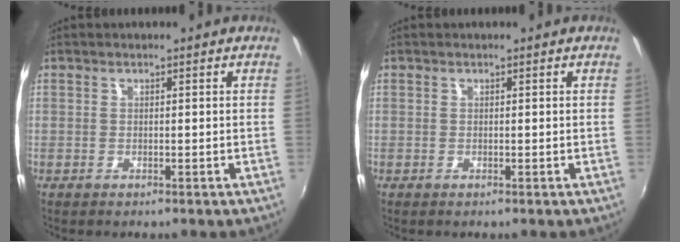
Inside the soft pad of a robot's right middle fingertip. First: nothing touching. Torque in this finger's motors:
{"motor_torque": [0.00, 0.00, 0.00, 0.00]}